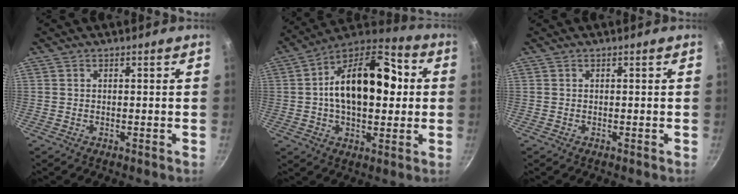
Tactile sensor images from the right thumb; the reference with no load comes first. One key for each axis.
{"total": 21.5, "fx": 2.0, "fy": 12.5, "fz": 17.4, "tx": -0.249, "ty": 0.031, "tz": 0.011}
{"total": 0.0}